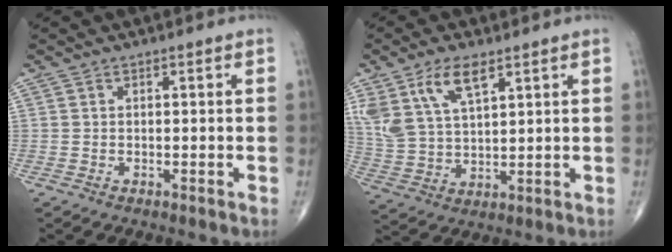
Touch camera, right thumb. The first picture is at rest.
{"total": 11.5, "force": [6.3, 5.1, 8.1], "torque": [-0.162, -0.016, 0.132]}